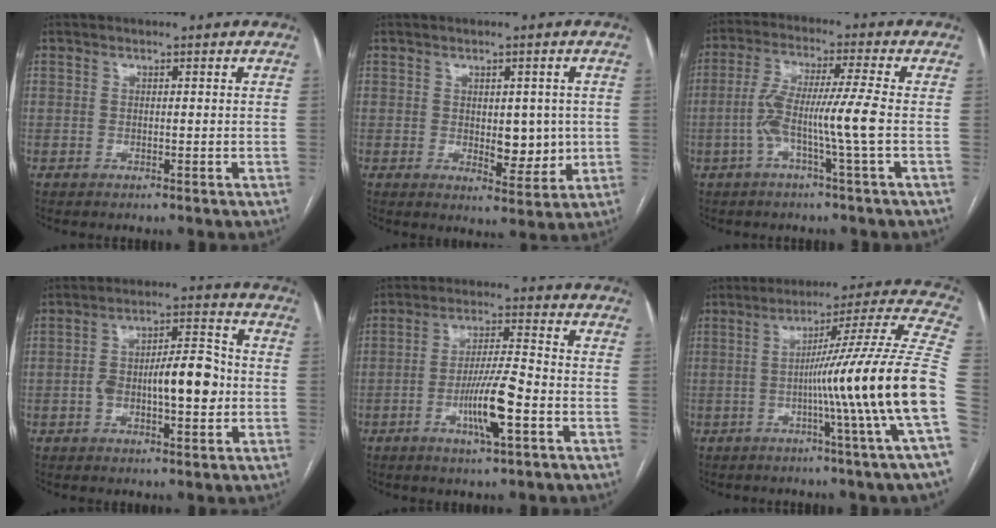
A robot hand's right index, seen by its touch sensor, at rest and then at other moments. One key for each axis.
{"total": 5.9, "fx": 0.1, "fy": 3.1, "fz": 5.1, "tx": -0.063, "ty": -0.006, "tz": 0.012}
{"total": 8.6, "fx": -2.1, "fy": -1.0, "fz": 8.3, "tx": -0.167, "ty": 0.009, "tz": -0.042}
{"total": 10.8, "fx": -1.3, "fy": 3.4, "fz": 10.2, "tx": -0.174, "ty": 0.020, "tz": -0.018}
{"total": 9.2, "fx": -3.3, "fy": 0.6, "fz": 8.6, "tx": -0.160, "ty": -0.005, "tz": -0.060}
{"total": 20.4, "fx": -4.1, "fy": -3.6, "fz": 19.6, "tx": -0.238, "ty": 0.005, "tz": -0.078}